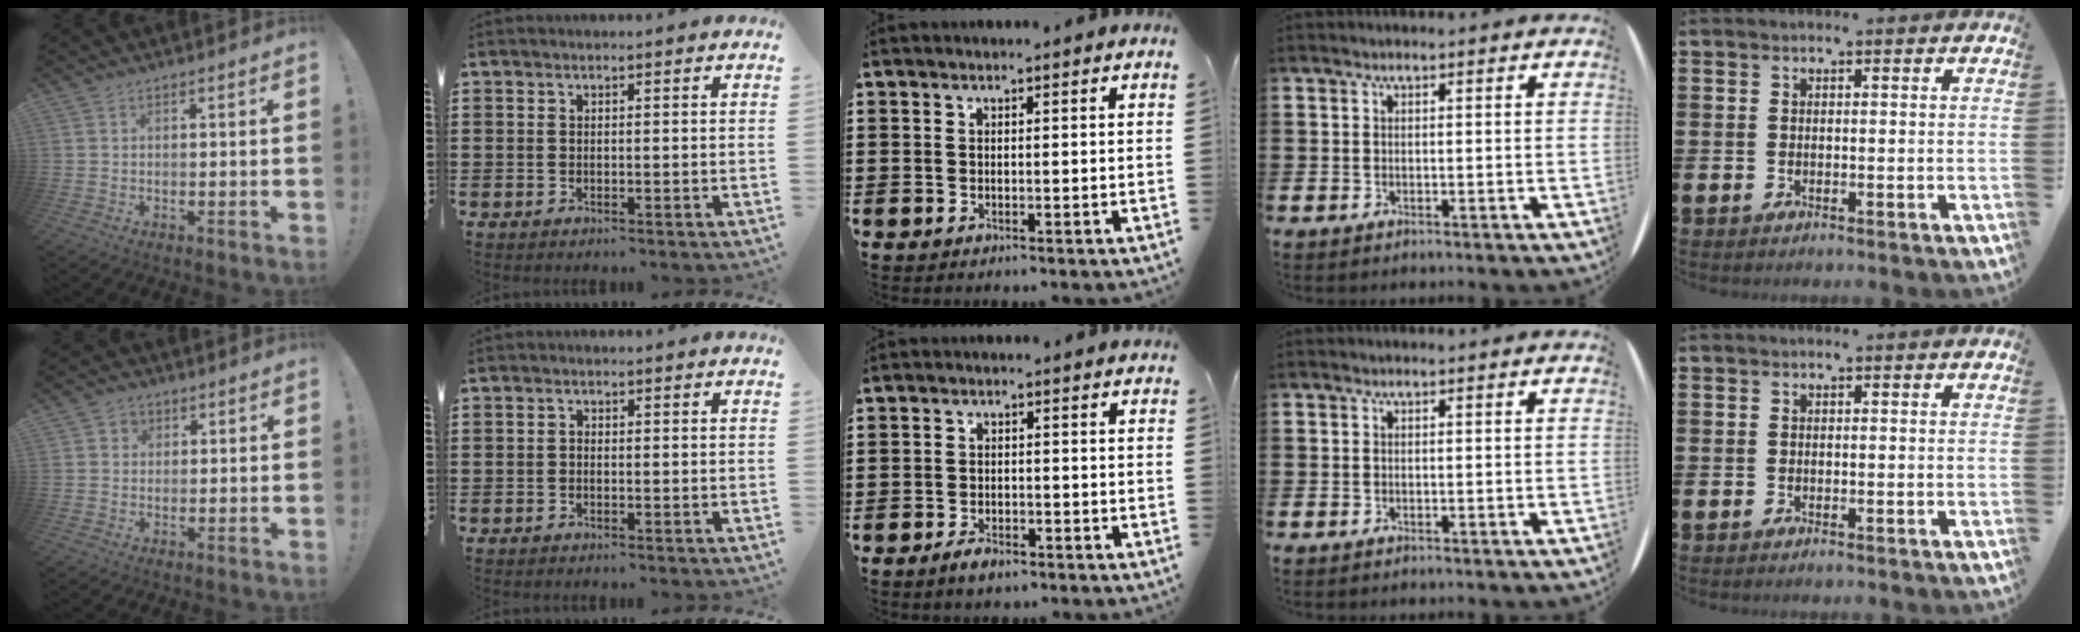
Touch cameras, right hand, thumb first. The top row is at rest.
{"thumb": {"total": 2.7, "force": [0.7, 2.5, 0.6], "torque": [-0.003, 0.000, 0.012]}, "index": {"total": 0.6, "force": [-0.4, 0.3, 0.3], "torque": [-0.007, -0.003, -0.007]}, "middle": {"total": 2.3, "force": [-1.9, 0.9, 1.0], "torque": [-0.018, 0.004, -0.036]}}